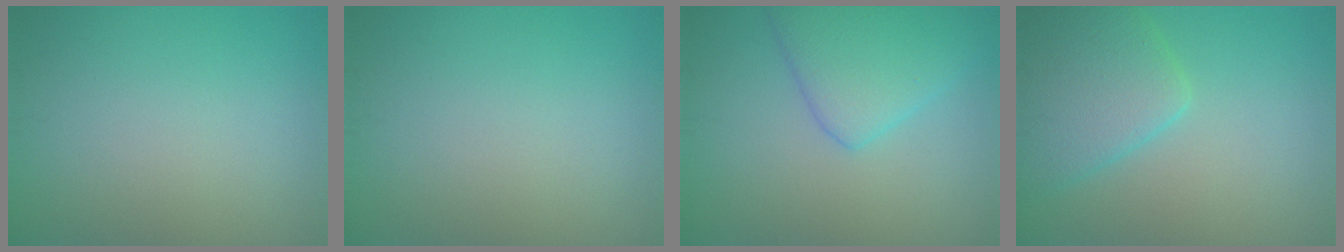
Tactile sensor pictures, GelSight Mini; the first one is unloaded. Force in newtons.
{"total": 0.0}
{"total": 4.9, "press": 4.9, "slide": 0.2}
{"total": 5.3, "press": 5.3, "slide": 0.3}